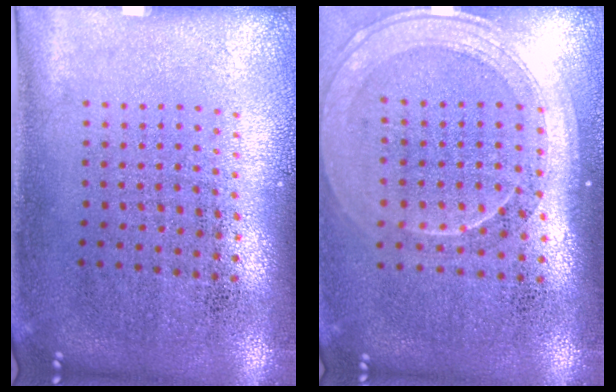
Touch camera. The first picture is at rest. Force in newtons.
{"total": 1.8, "press": 1.6, "slide": 0.8}